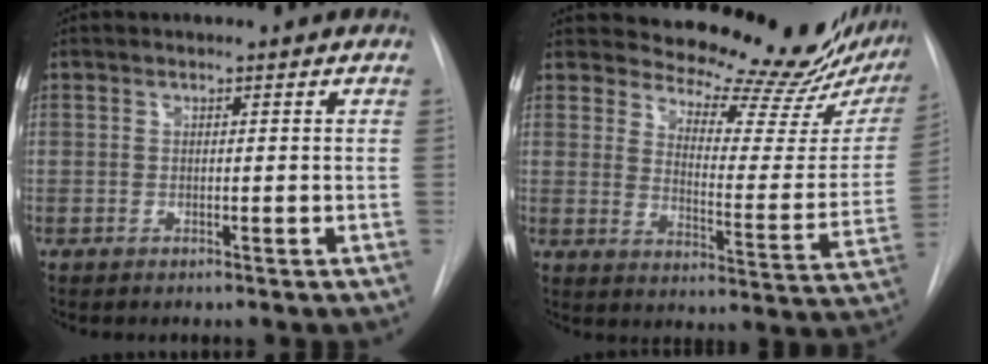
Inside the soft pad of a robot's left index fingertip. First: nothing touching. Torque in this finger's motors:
{"motor_torque": [0.99, -1.15, 0.38, 0.04]}